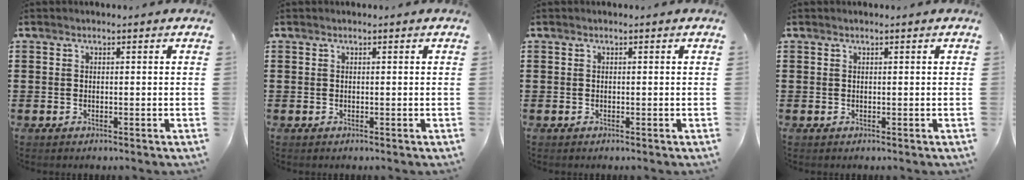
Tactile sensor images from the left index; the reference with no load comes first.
{"total": 0.0}
{"total": 0.0}
{"total": 0.0}